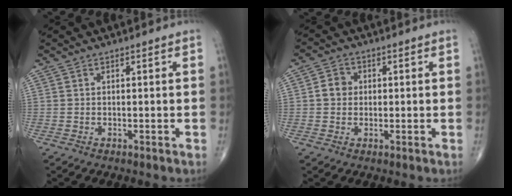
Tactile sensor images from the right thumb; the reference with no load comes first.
{"total": 3.4, "force": [0.2, 3.0, 1.5], "torque": [-0.013, 0.007, -0.003]}